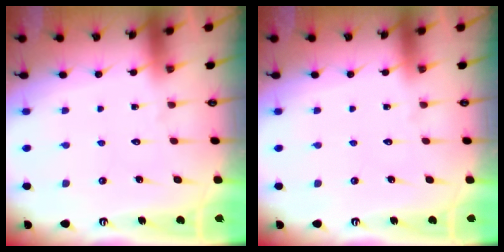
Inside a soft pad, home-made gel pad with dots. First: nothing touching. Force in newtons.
{"total": 0.0}